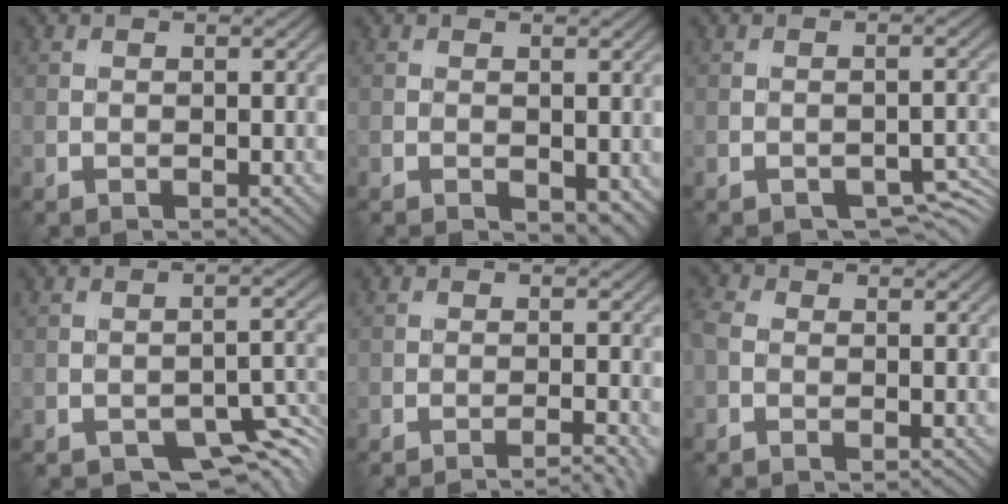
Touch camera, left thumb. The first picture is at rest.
{"total": 2.5, "force": [-0.7, 1.2, 2.1], "torque": [-0.028, -0.009, -0.005]}
{"total": 3.0, "force": [-2.3, 1.2, 1.6], "torque": [-0.019, -0.002, -0.024]}
{"total": 6.4, "force": [-4.3, 2.7, 3.9], "torque": [-0.044, -0.007, -0.060]}
{"total": 3.6, "force": [-2.5, 0.5, 2.6], "torque": [-0.029, 0.012, -0.046]}
{"total": 2.7, "force": [-0.7, 1.9, 1.8], "torque": [-0.042, 0.006, -0.028]}